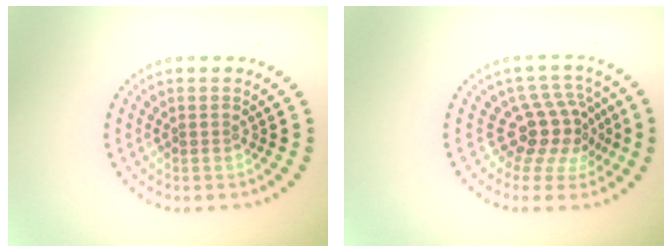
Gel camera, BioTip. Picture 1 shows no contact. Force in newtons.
{"total": 4.3, "press": 3.1, "slide": 3.0}